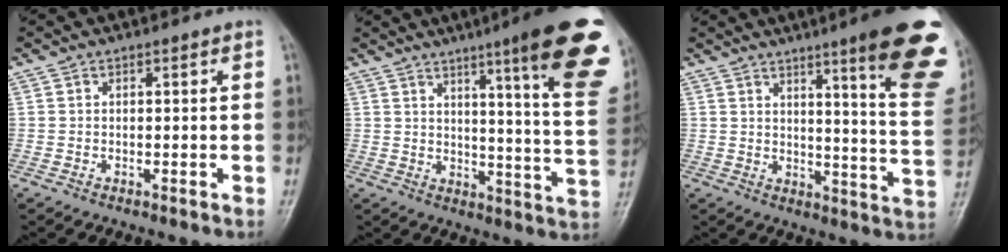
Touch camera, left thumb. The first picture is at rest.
{"total": 21.8, "force": [12.3, 2.5, 17.8], "torque": [-0.207, -0.057, 0.153]}
{"total": 20.0, "force": [11.4, 2.6, 16.2], "torque": [-0.176, -0.061, 0.141]}